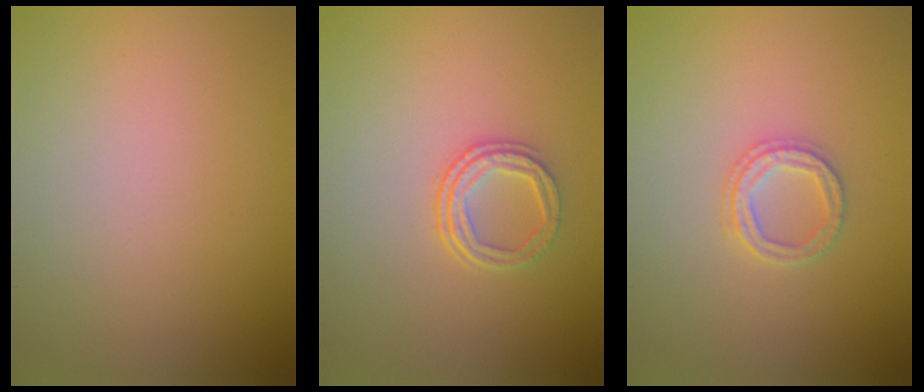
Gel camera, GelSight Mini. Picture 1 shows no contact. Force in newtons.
{"total": 2.4, "press": 1.7, "slide": 1.7}
{"total": 2.4, "press": 2.4, "slide": 0.4}